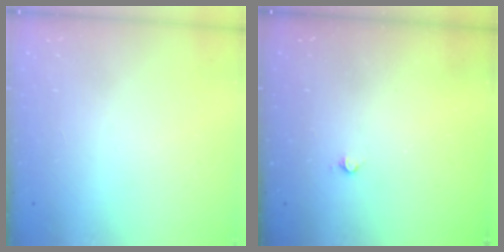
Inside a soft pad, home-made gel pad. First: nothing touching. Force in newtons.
{"total": 2.7, "press": 2.7, "slide": 0.5}